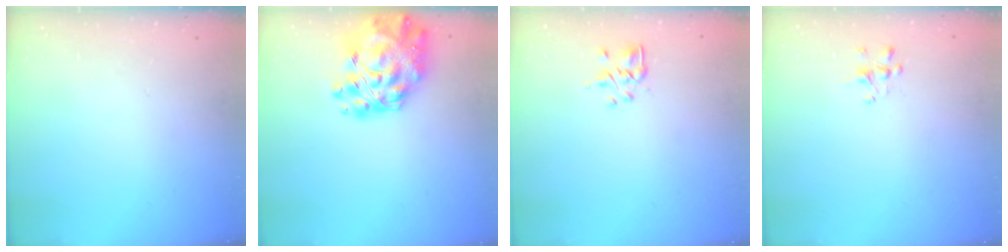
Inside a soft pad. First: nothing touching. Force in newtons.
{"total": 18.5, "press": 17.5, "slide": 6.1}
{"total": 2.5, "press": 2.3, "slide": 1.0}
{"total": 1.2, "press": 1.1, "slide": 0.5}